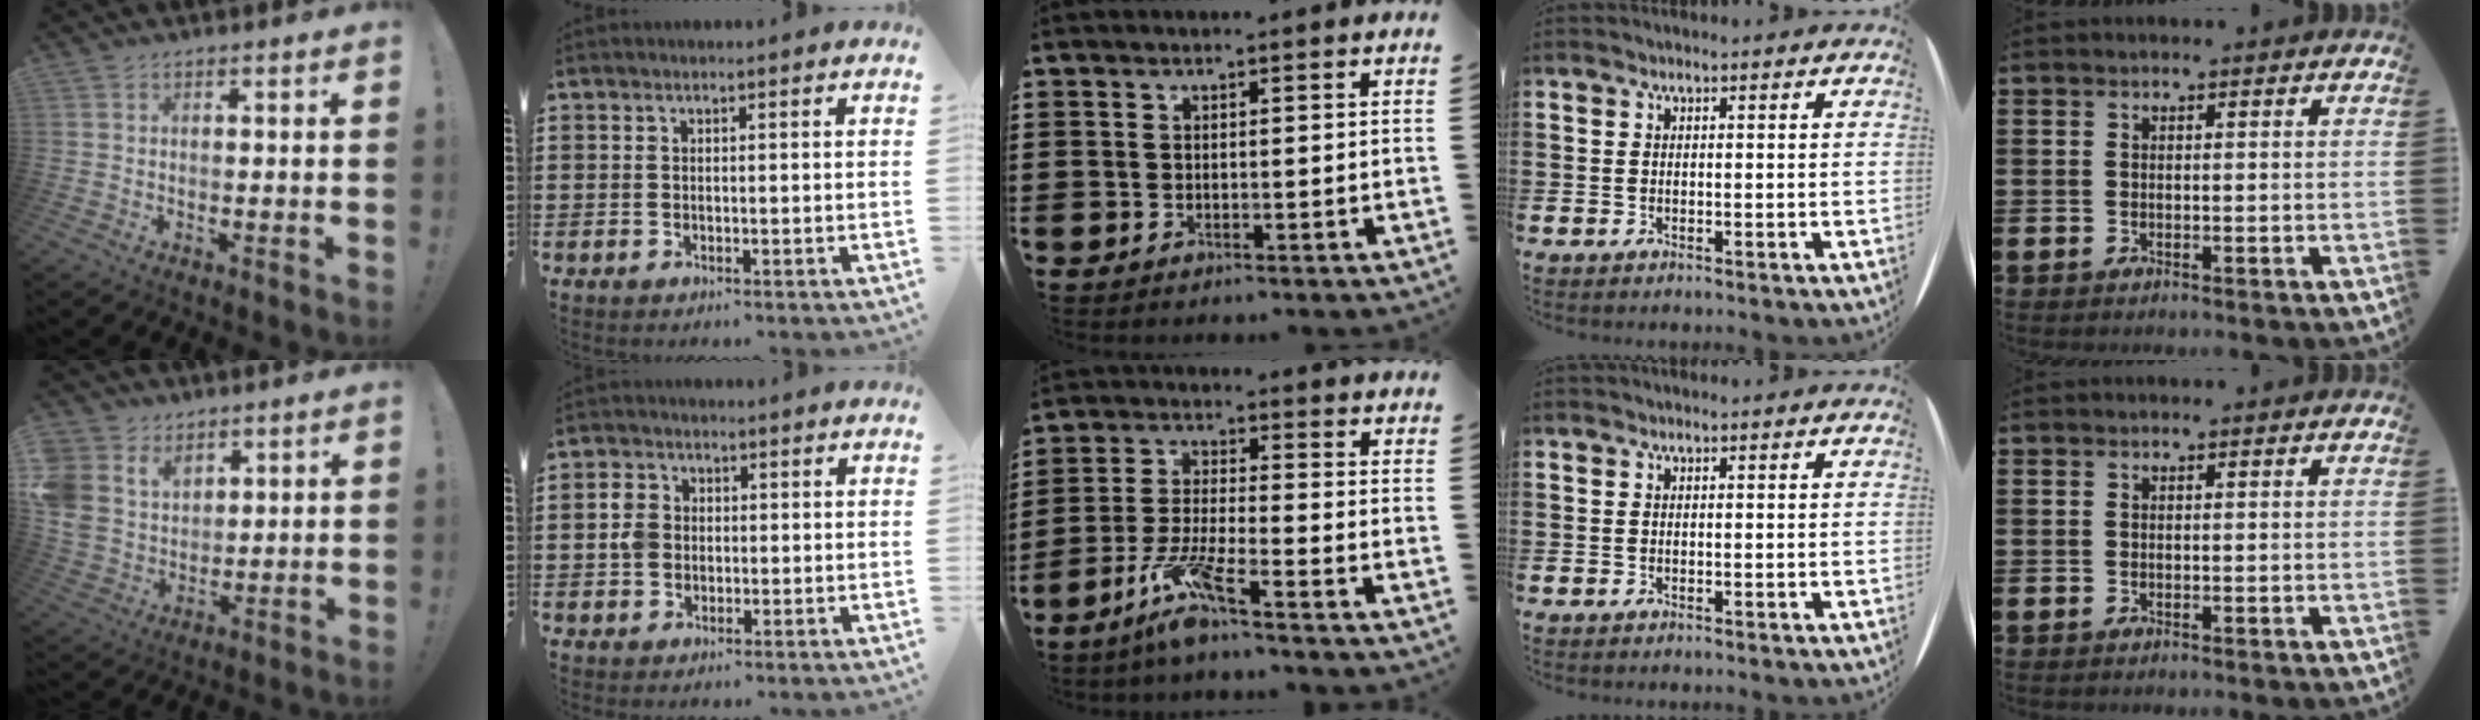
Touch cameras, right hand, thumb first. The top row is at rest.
{"thumb": {"total": 9.5, "force": [5.4, 7.2, 3.2], "torque": [-0.073, -0.040, 0.111]}, "index": {"total": 3.6, "force": [0.0, 3.1, 1.9], "torque": [-0.052, 0.009, -0.005]}, "middle": {"total": 7.3, "force": [-5.3, 0.4, 5.1], "torque": [-0.107, -0.008, -0.100]}}